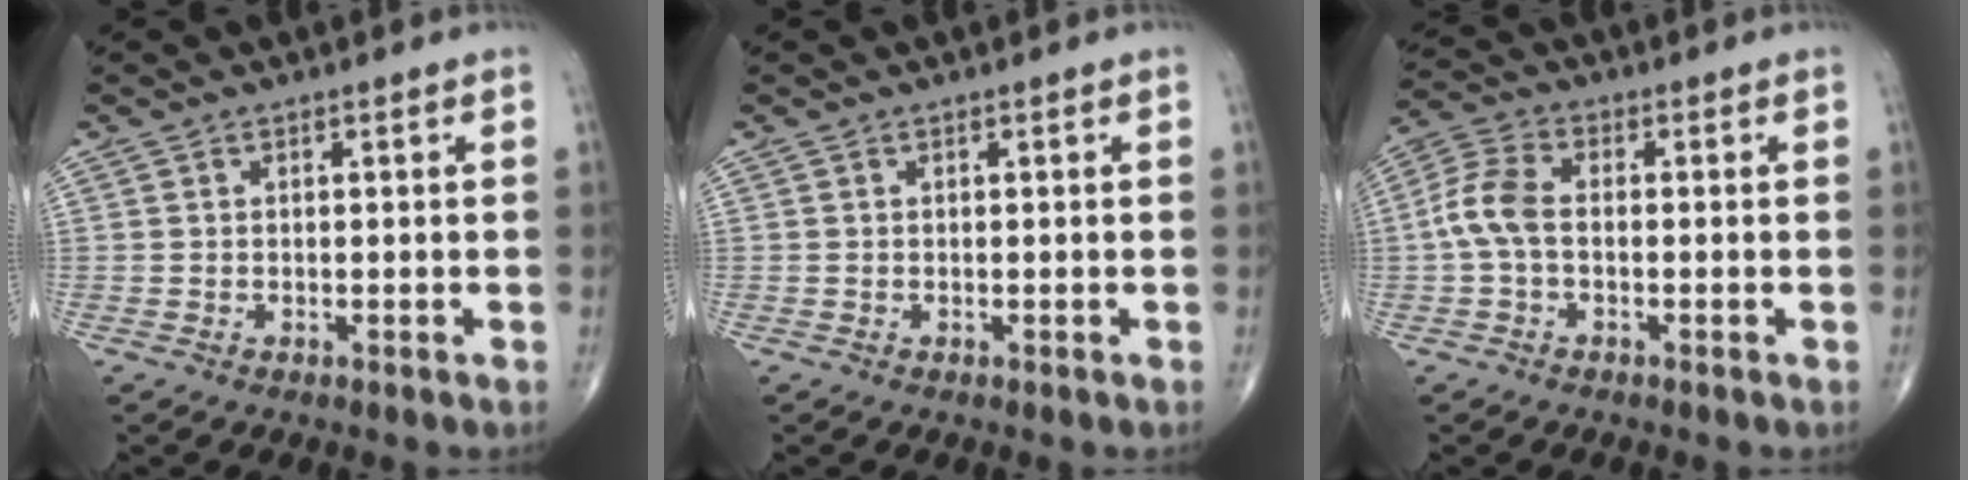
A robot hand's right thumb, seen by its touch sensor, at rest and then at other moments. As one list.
[{"total": 0.0}, {"total": 6.7, "force": [-0.7, 3.9, 5.5], "torque": [-0.124, 0.020, -0.023]}]